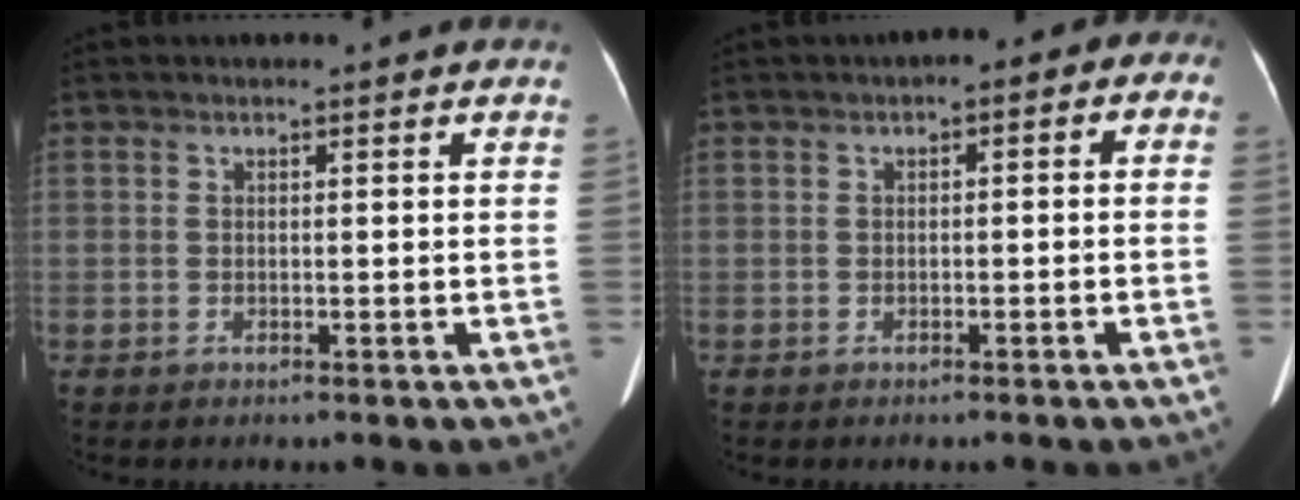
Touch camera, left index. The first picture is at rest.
{"total": 3.8, "force": [-0.5, 2.0, 3.2], "torque": [-0.027, 0.034, -0.015]}